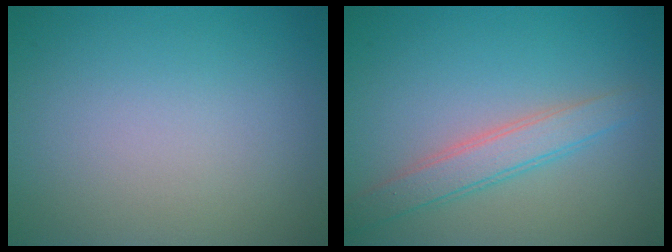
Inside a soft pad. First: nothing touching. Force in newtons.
{"total": 2.9, "press": 2.9, "slide": 0.1}